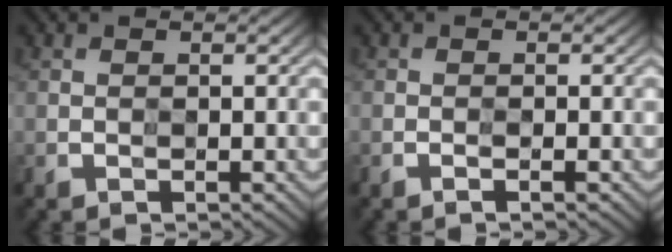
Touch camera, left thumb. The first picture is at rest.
{"total": 0.7, "force": [-0.6, -0.4, 0.2], "torque": [-0.005, -0.003, -0.015]}